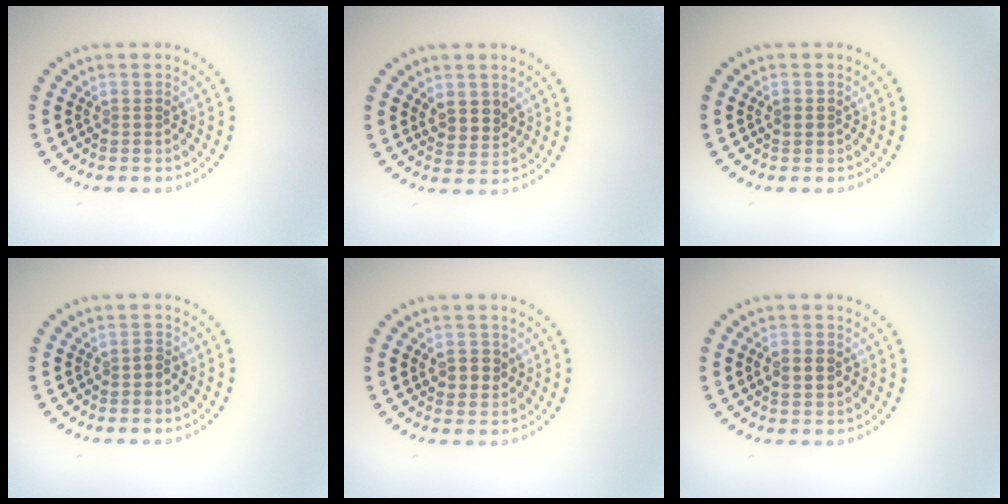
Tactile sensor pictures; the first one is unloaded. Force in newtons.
{"total": 2.2, "press": 2.0, "slide": 0.9}
{"total": 0.9, "press": 0.9, "slide": 0.0}
{"total": 0.8, "press": 0.7, "slide": 0.4}
{"total": 2.0, "press": 1.9, "slide": 0.5}
{"total": 2.1, "press": 2.1, "slide": 0.2}